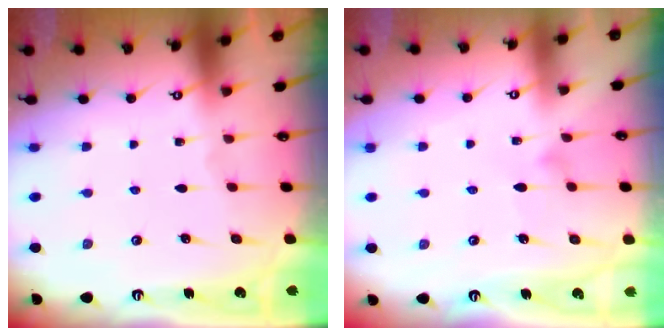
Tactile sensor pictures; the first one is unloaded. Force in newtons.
{"total": 3.7, "press": 3.7, "slide": 0.2}